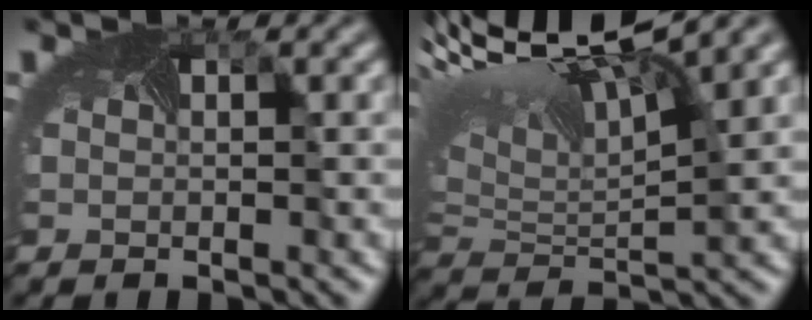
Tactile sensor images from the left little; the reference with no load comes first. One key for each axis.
{"total": 10.6, "fx": 5.0, "fy": 4.2, "fz": 8.4, "tx": -0.183, "ty": 0.007, "tz": 0.096}